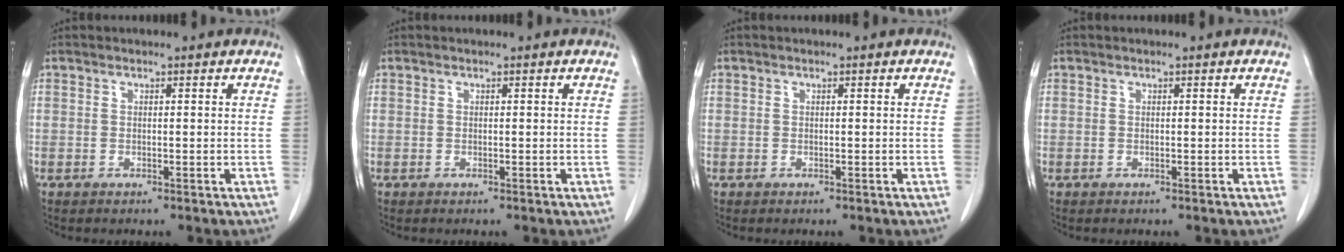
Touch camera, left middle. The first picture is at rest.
{"total": 0.0}
{"total": 0.0}
{"total": 0.0}